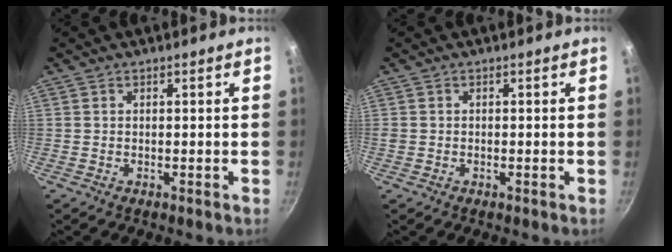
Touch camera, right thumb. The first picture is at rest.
{"total": 0.8, "force": [-0.2, 0.6, 0.5], "torque": [-0.010, 0.003, -0.004]}